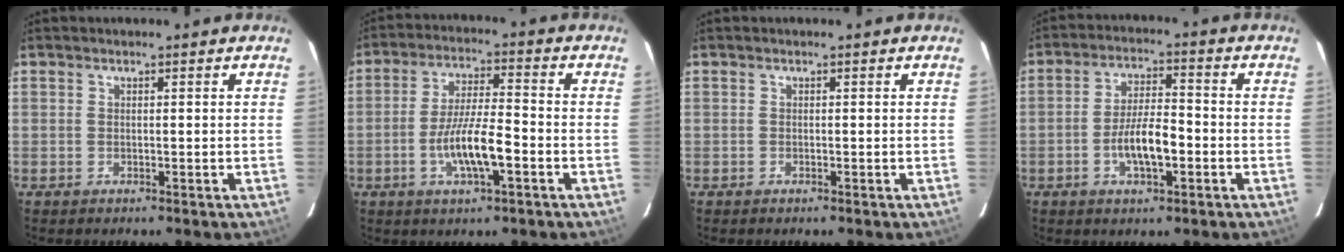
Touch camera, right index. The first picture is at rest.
{"total": 9.5, "force": [-3.5, 1.7, 8.7], "torque": [-0.169, -0.003, -0.063]}
{"total": 0.0}
{"total": 7.8, "force": [-2.6, 2.4, 7.0], "torque": [-0.135, 0.004, -0.044]}